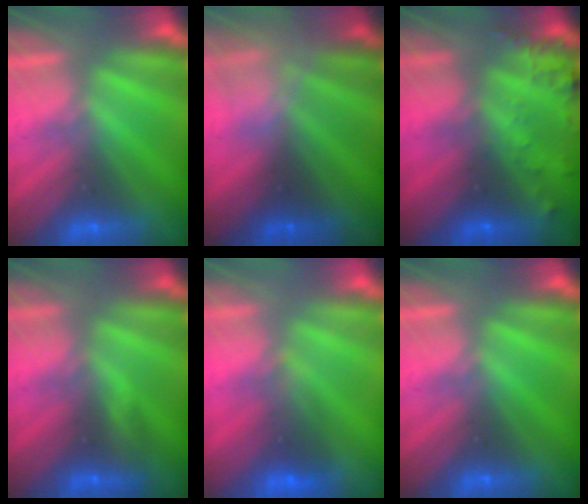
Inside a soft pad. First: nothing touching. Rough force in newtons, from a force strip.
{"total": 2.3}
{"total": 7.4}
{"total": 3.1}
{"total": 1.8}
{"total": 0.0}